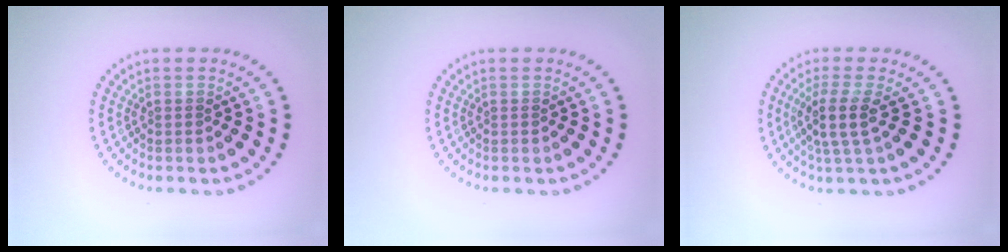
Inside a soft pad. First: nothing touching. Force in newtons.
{"total": 0.0}
{"total": 3.3, "press": 2.6, "slide": 2.0}